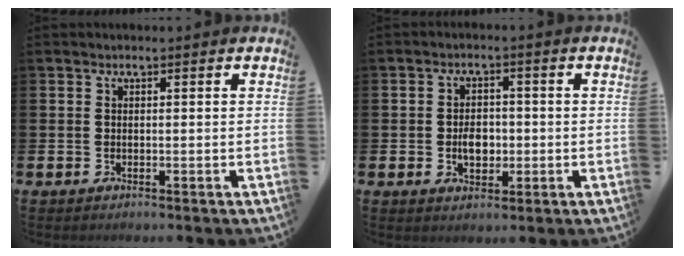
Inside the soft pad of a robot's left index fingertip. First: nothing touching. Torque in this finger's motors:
{"motor_torque": [0.77, 0.25, 0.13, 0.07]}